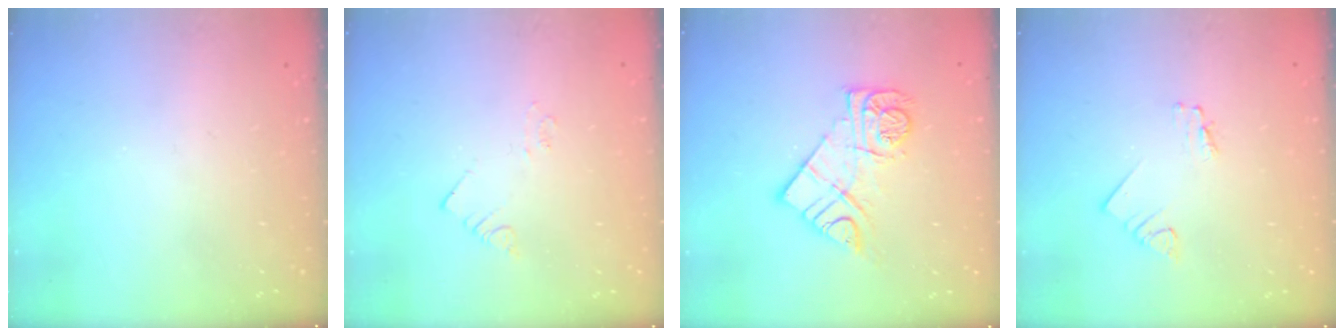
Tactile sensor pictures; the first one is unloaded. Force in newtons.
{"total": 2.0, "press": 2.0, "slide": 0.4}
{"total": 12.0, "press": 11.9, "slide": 1.3}
{"total": 1.9, "press": 1.9, "slide": 0.2}